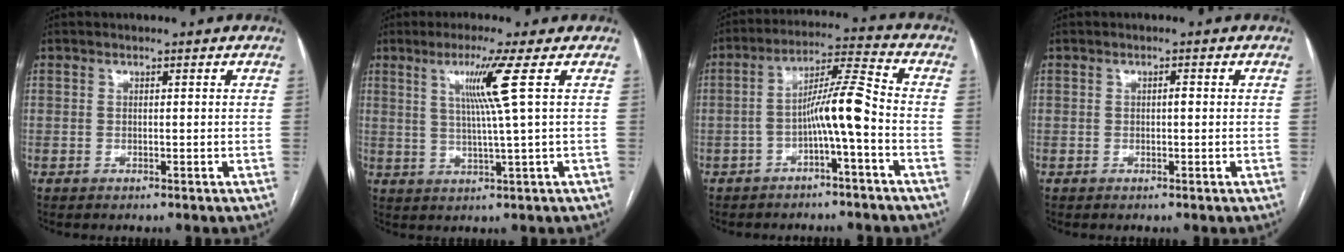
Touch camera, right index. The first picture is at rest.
{"total": 6.9, "force": [2.3, -2.2, 6.1], "torque": [-0.117, -0.007, 0.048]}
{"total": 7.9, "force": [-2.6, -0.1, 7.4], "torque": [-0.130, 0.026, -0.045]}
{"total": 0.8, "force": [0.0, 0.2, 0.7], "torque": [-0.010, 0.002, -0.002]}